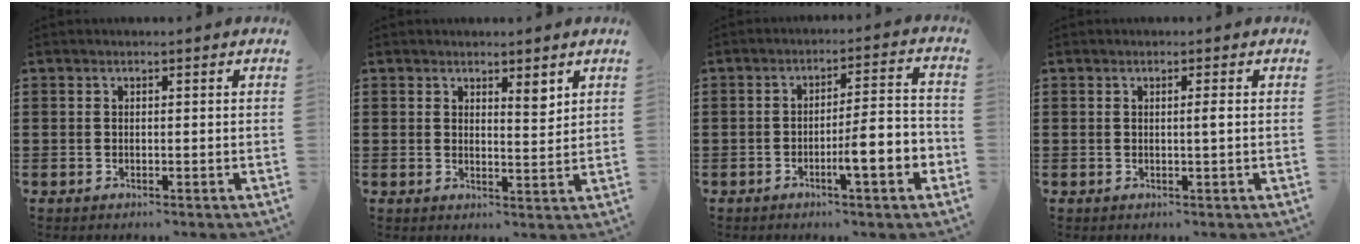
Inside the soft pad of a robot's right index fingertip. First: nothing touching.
{"total": 2.8, "force": [2.3, 0.8, 1.4], "torque": [-0.022, 0.001, 0.040]}
{"total": 6.9, "force": [-2.9, 0.9, 6.2], "torque": [-0.090, -0.003, -0.051]}
{"total": 1.2, "force": [0.1, -0.2, 1.1], "torque": [-0.022, -0.004, 0.000]}